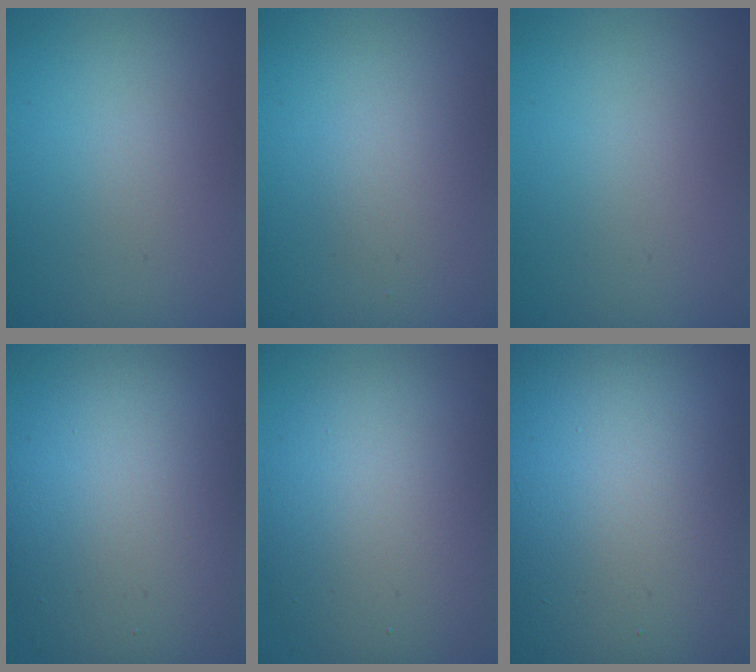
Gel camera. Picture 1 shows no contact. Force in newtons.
{"total": 1.4, "press": 1.3, "slide": 0.1}
{"total": 0.0}
{"total": 10.8, "press": 10.7, "slide": 0.8}
{"total": 9.0, "press": 9.0, "slide": 0.2}
{"total": 27.3, "press": 27.3, "slide": 1.3}